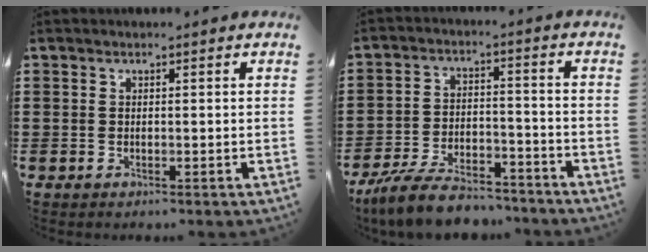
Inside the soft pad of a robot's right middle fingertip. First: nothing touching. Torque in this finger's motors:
{"motor_torque": [2.14, 0.00, 0.24, 0.14]}